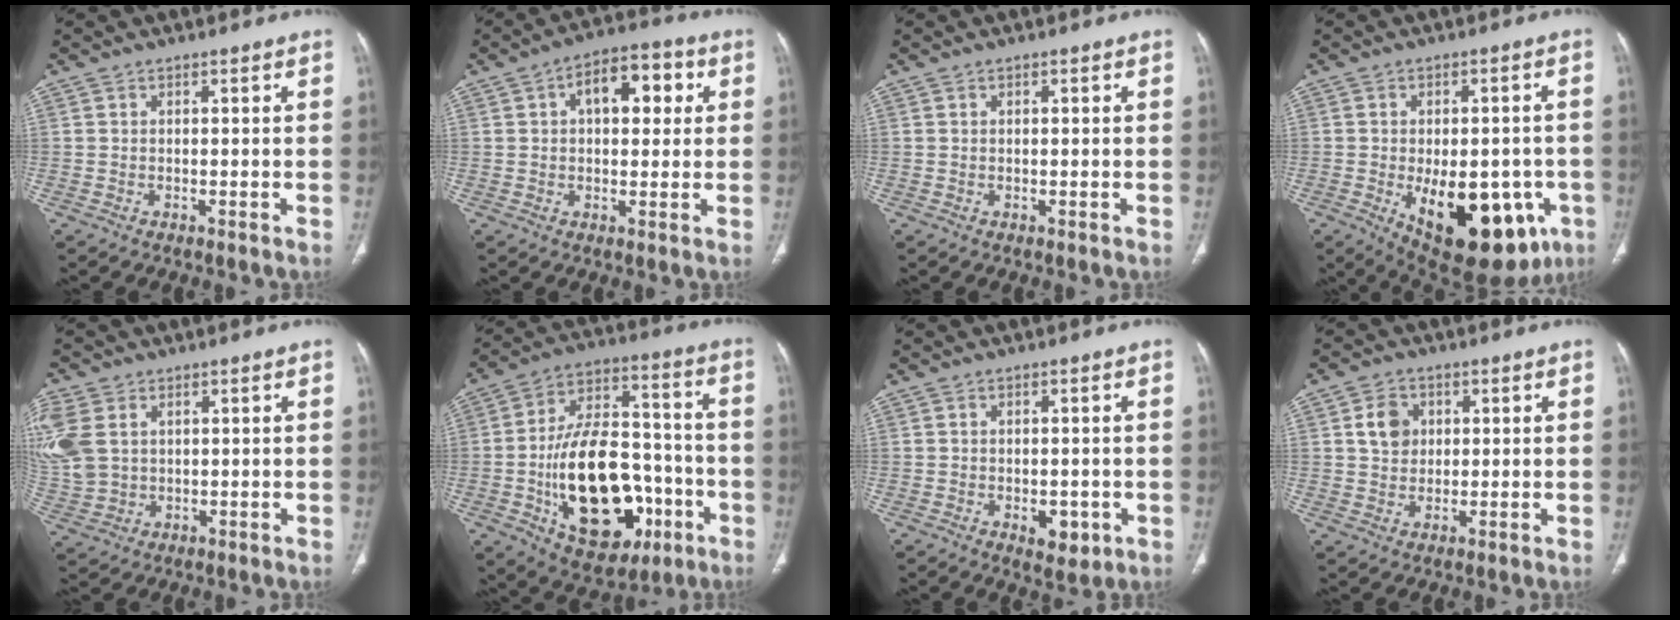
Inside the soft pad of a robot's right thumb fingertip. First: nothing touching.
{"total": 10.6, "force": [2.9, 5.8, 8.3], "torque": [-0.091, 0.019, 0.037]}
{"total": 0.7, "force": [0.2, 0.2, 0.6], "torque": [-0.016, 0.004, 0.006]}
{"total": 21.6, "force": [-7.1, 11.3, 16.9], "torque": [-0.194, 0.000, -0.071]}
{"total": 12.7, "force": [3.4, 9.2, 8.1], "torque": [-0.215, -0.001, 0.078]}
{"total": 26.5, "force": [-7.4, 15.4, 20.2], "torque": [-0.310, 0.038, -0.096]}
{"total": 4.6, "force": [-1.4, 2.8, 3.5], "torque": [-0.030, -0.002, -0.008]}
{"total": 5.4, "force": [1.4, 4.4, 2.7], "torque": [-0.030, -0.002, 0.023]}